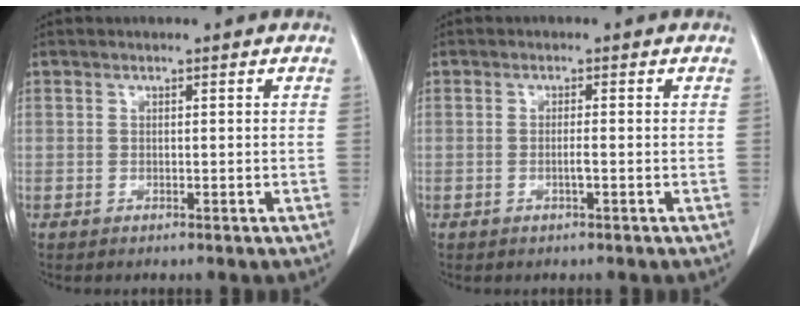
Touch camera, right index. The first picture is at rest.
{"total": 1.3, "force": [-0.5, 0.0, 1.2], "torque": [-0.025, 0.000, -0.008]}